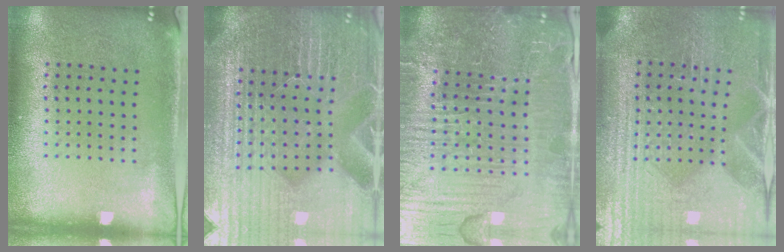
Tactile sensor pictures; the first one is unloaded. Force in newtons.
{"total": 6.1, "press": 5.5, "slide": 2.7}
{"total": 6.8, "press": 6.1, "slide": 3.0}
{"total": 4.1, "press": 3.8, "slide": 1.6}